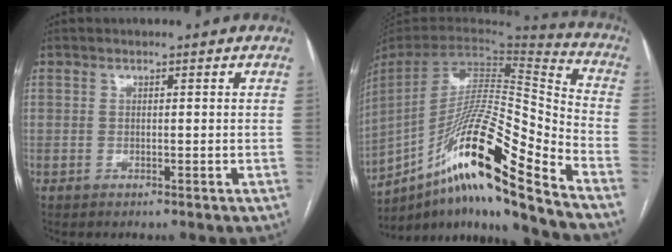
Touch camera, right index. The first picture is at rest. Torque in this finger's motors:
{"motor_torque": [1.28, -0.86, 0.64, 0.21]}